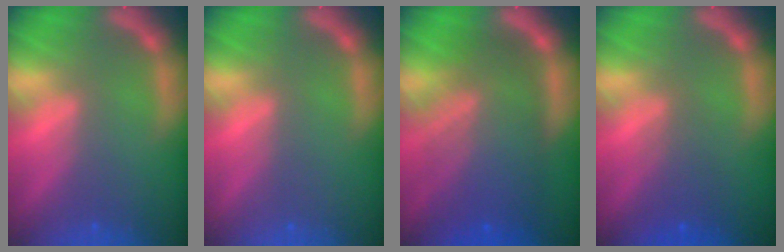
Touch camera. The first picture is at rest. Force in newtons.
{"total": 0.0}
{"total": 10.0}
{"total": 2.5}